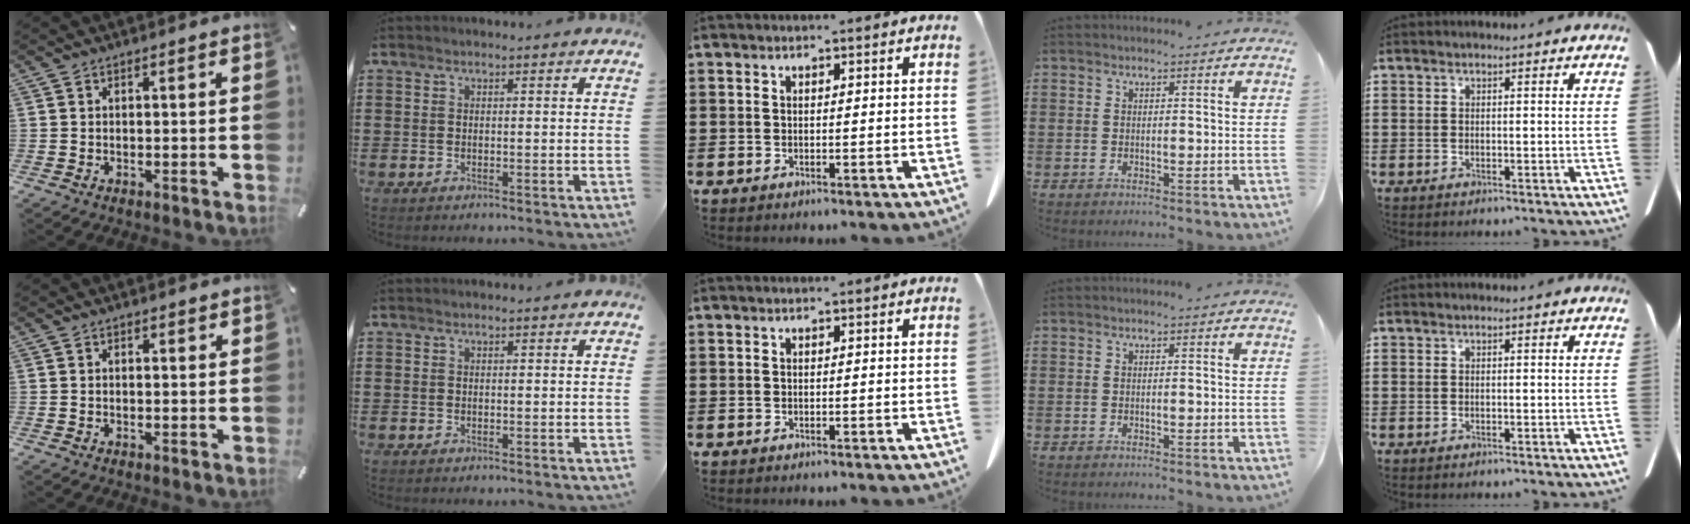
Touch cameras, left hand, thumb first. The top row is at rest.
{"thumb": {"total": 0.6, "force": [0.3, 0.4, 0.3], "torque": [0.003, -0.001, 0.003]}}